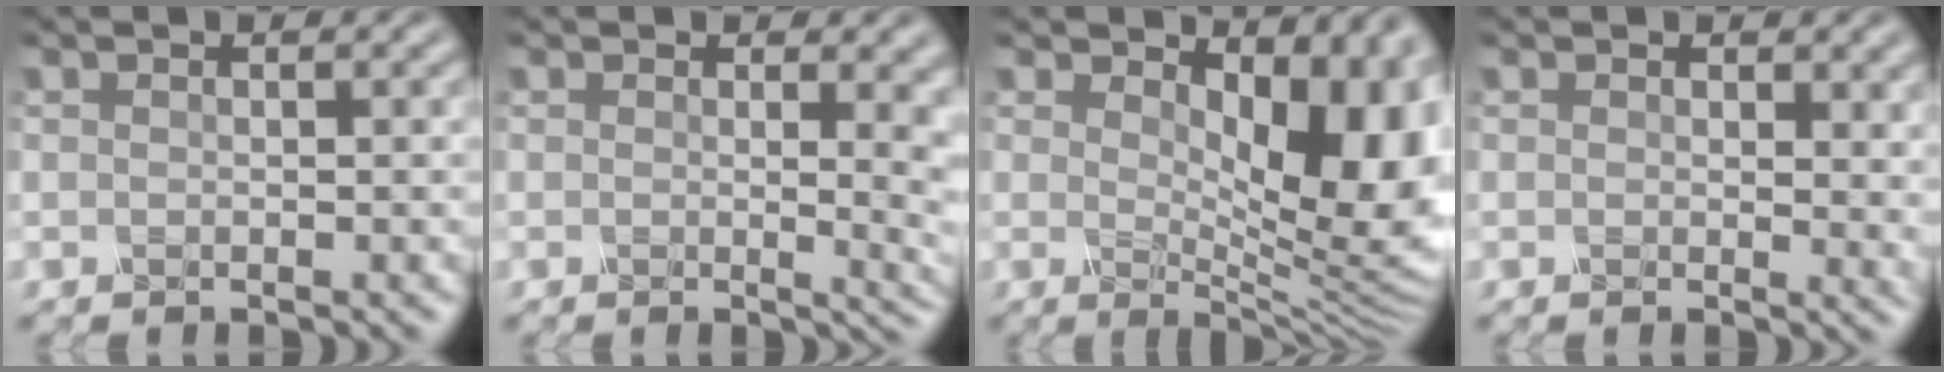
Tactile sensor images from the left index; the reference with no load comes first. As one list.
[{"total": 5.5, "force": [1.0, 2.7, 4.7], "torque": [-0.021, -0.006, 0.015]}, {"total": 9.6, "force": [2.0, 4.7, 8.1], "torque": [-0.114, -0.013, 0.035]}, {"total": 2.4, "force": [0.9, 1.1, 1.9], "torque": [-0.021, -0.005, 0.012]}]